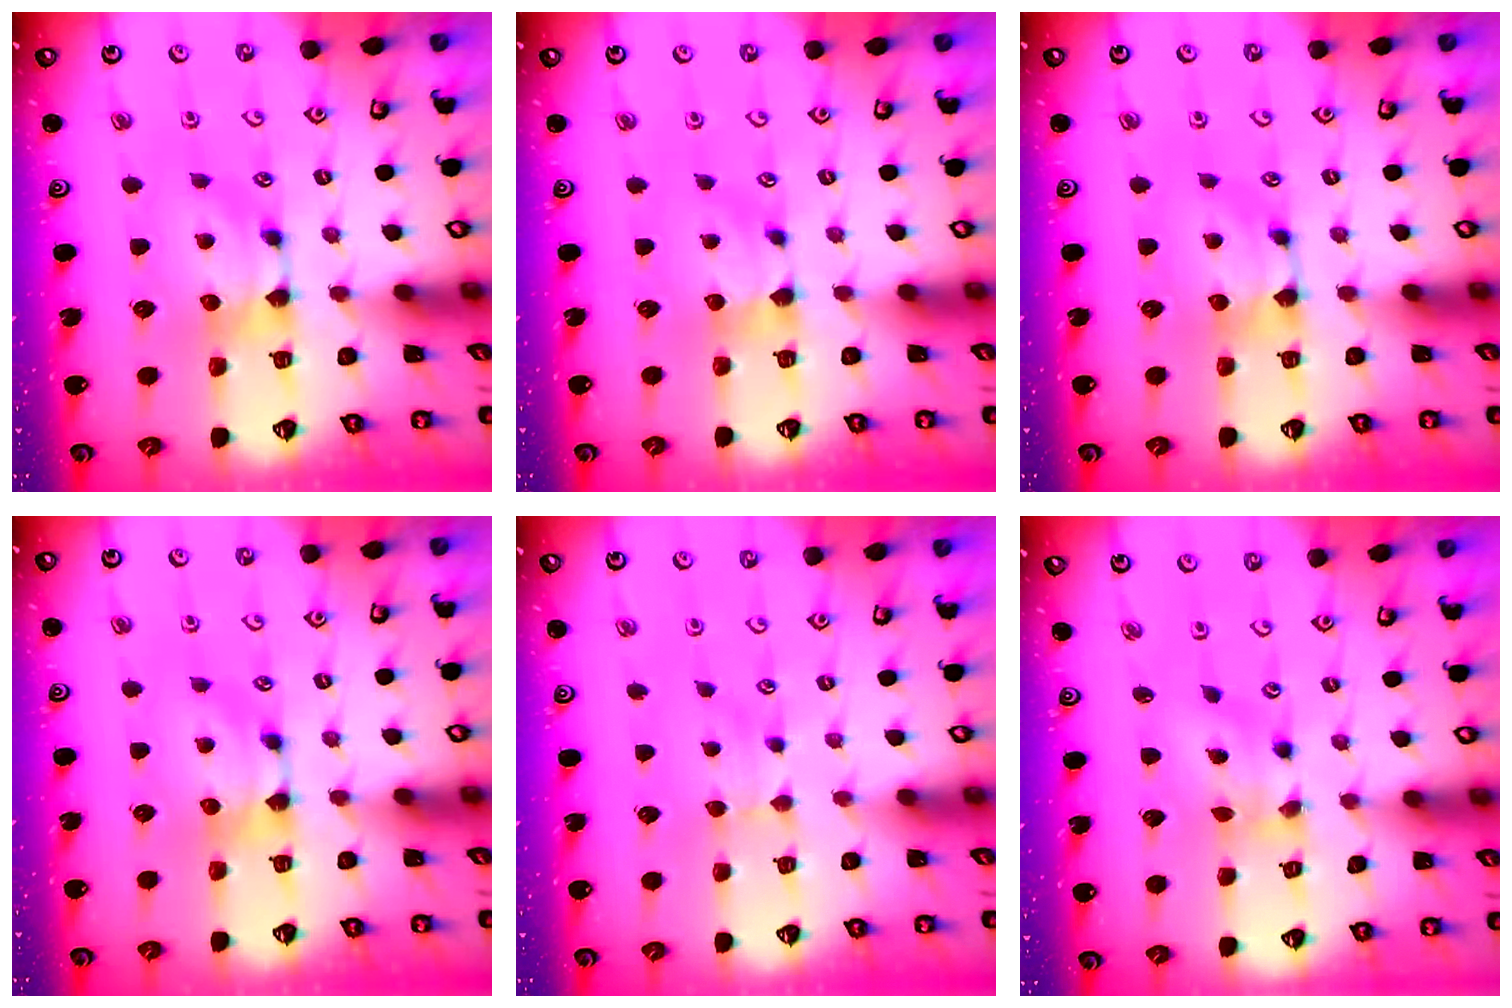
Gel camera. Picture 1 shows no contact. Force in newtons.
{"total": 0.0}
{"total": 0.0}
{"total": 0.0}
{"total": 1.5, "press": 1.5, "slide": 0.3}
{"total": 1.4, "press": 0.4, "slide": 1.4}